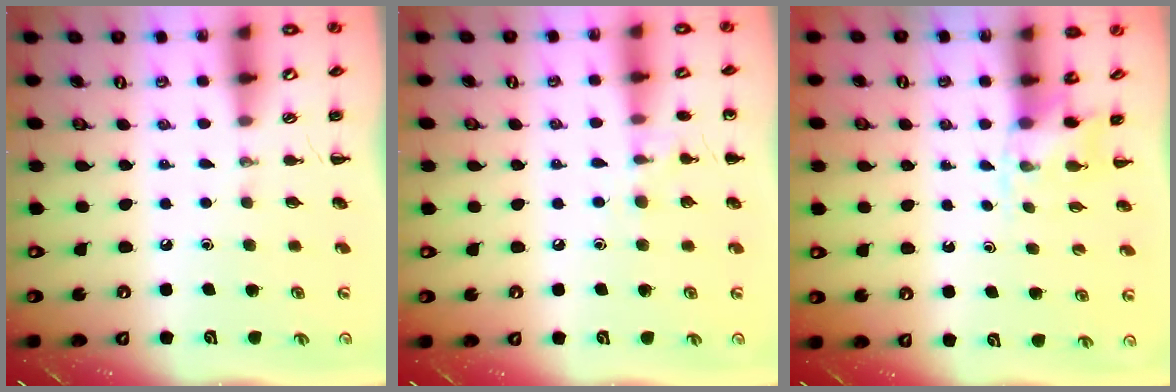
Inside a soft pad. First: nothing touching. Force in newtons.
{"total": 6.7, "press": 6.5, "slide": 1.8}
{"total": 2.9, "press": 2.7, "slide": 1.2}